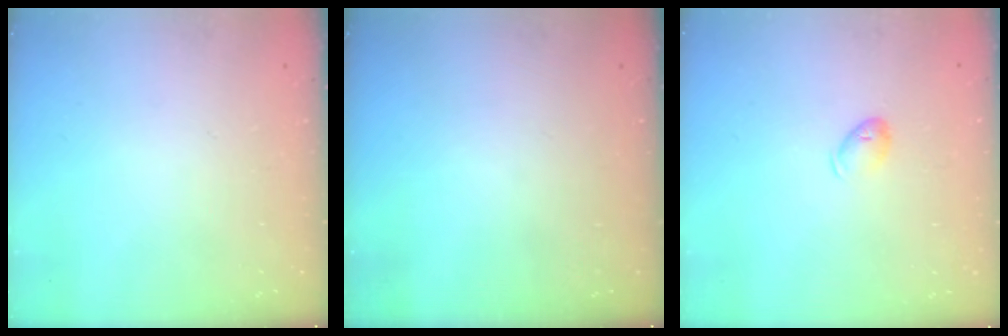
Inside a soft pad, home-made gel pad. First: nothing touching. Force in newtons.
{"total": 0.0}
{"total": 6.4, "press": 6.3, "slide": 1.1}